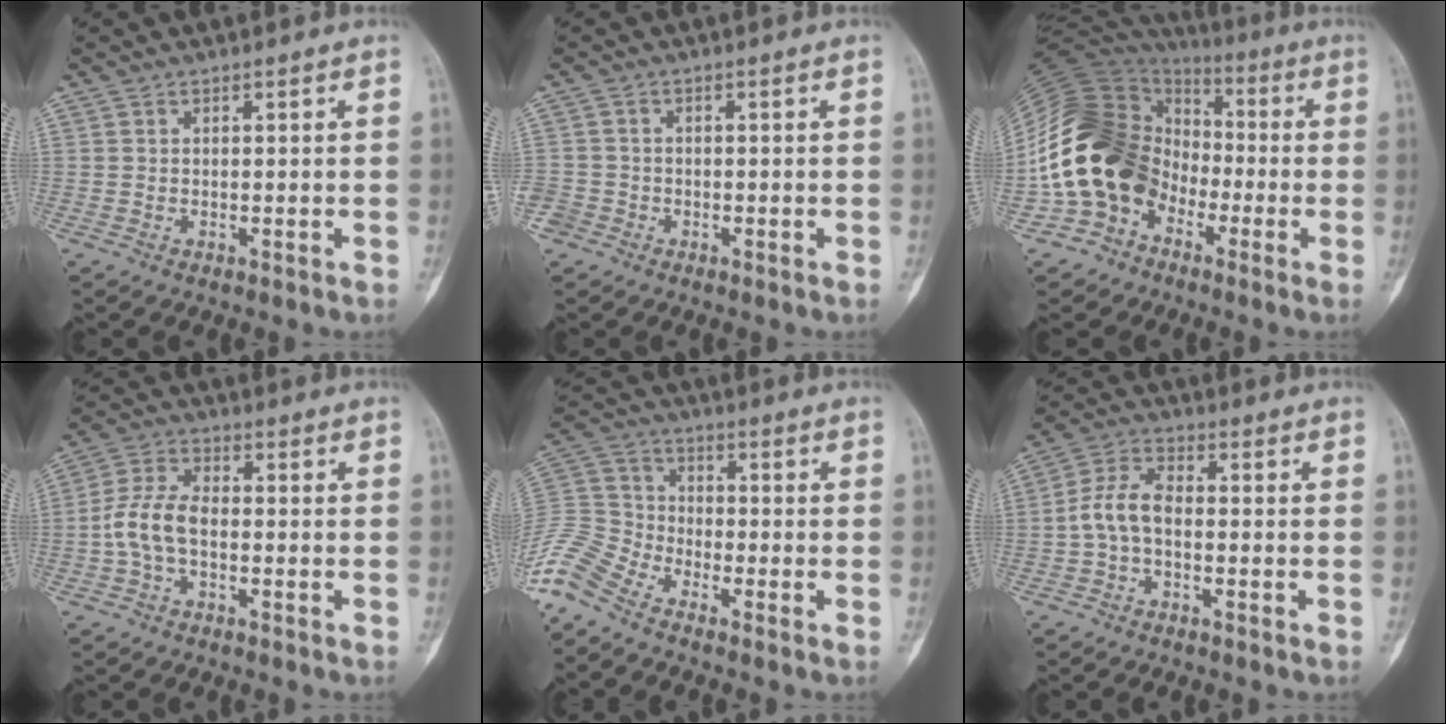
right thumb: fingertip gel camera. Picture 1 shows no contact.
{"total": 3.6, "force": [-1.8, 3.0, 0.8], "torque": [-0.011, 0.012, -0.038]}
{"total": 19.2, "force": [-5.9, 15.0, 10.3], "torque": [-0.179, 0.068, -0.113]}
{"total": 7.6, "force": [-1.6, 4.3, 6.1], "torque": [-0.132, 0.025, -0.037]}
{"total": 10.1, "force": [-8.1, 4.3, 4.3], "torque": [-0.100, 0.039, -0.177]}
{"total": 6.7, "force": [-1.3, 3.8, 5.4], "torque": [-0.109, 0.024, -0.035]}